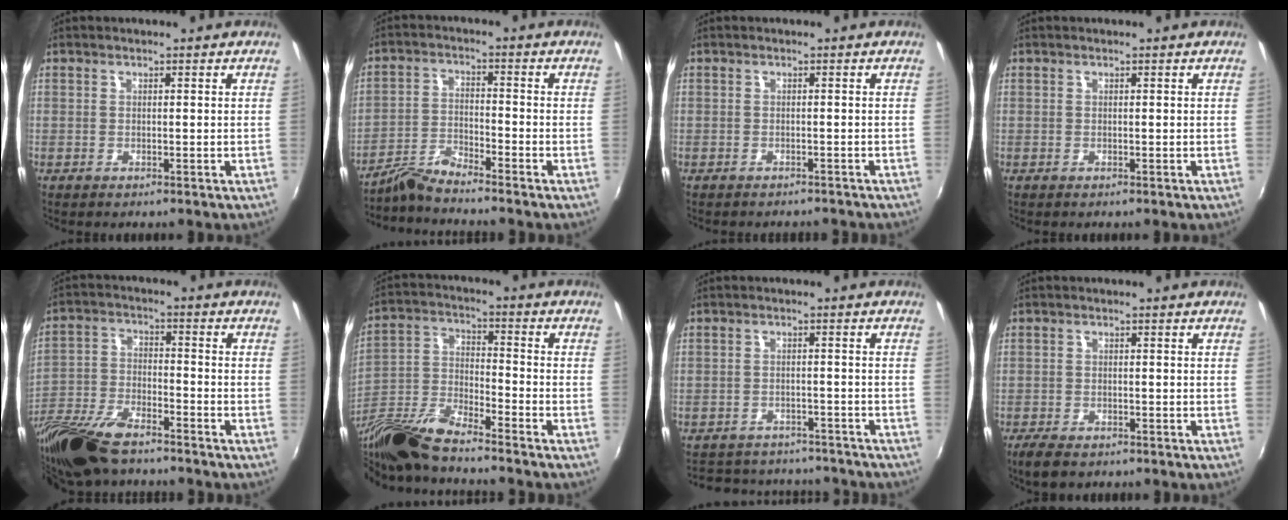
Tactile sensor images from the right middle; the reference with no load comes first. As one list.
[{"total": 4.8, "force": [-4.7, -0.6, 1.0], "torque": [-0.028, 0.006, -0.097]}, {"total": 3.2, "force": [-2.8, 1.2, 0.8], "torque": [-0.018, -0.002, -0.035]}, {"total": 0.0}, {"total": 18.1, "force": [-13.9, 5.9, 9.9], "torque": [-0.225, -0.039, -0.261]}, {"total": 13.8, "force": [-11.1, 1.8, 7.9], "torque": [-0.175, -0.024, -0.226]}, {"total": 14.7, "force": [-12.9, 5.4, 4.7], "torque": [-0.101, 0.019, -0.163]}, {"total": 4.1, "force": [-3.1, 1.6, 2.3], "torque": [-0.059, -0.015, -0.056]}]